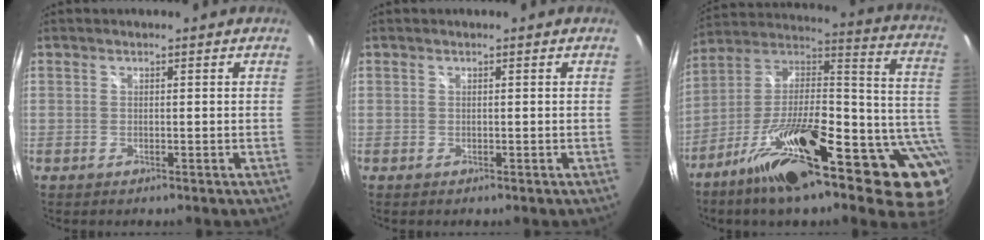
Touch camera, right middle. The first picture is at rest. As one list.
[{"total": 0.0}, {"total": 30.2, "force": [-12.2, 12.1, 24.9], "torque": [-0.354, 0.017, -0.196]}]